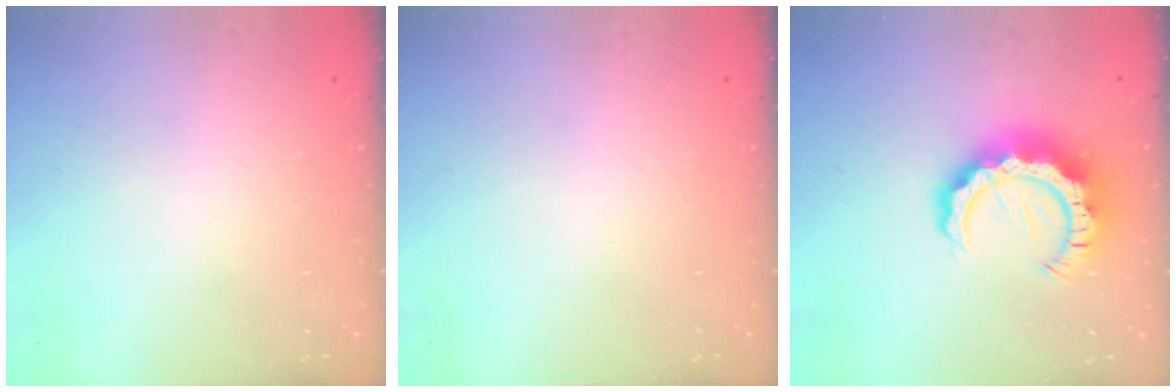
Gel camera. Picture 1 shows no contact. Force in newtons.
{"total": 0.0}
{"total": 11.1, "press": 11.1, "slide": 1.1}